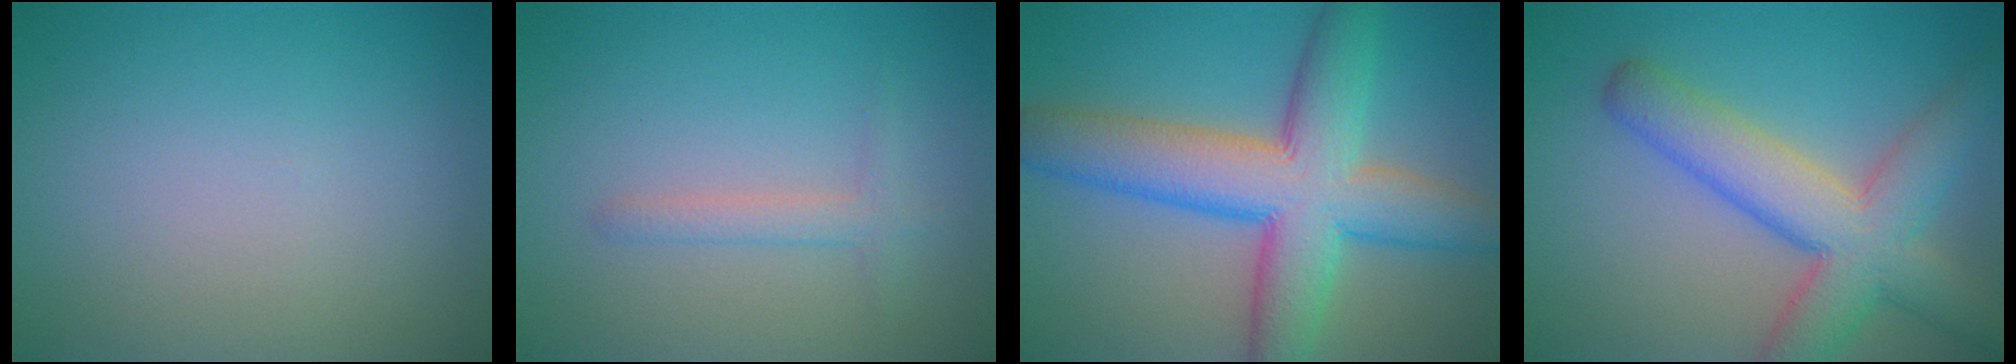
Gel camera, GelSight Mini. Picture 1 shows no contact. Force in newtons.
{"total": 1.5, "press": 1.5, "slide": 0.0}
{"total": 10.1, "press": 10.1, "slide": 0.5}
{"total": 7.8, "press": 7.8, "slide": 0.3}